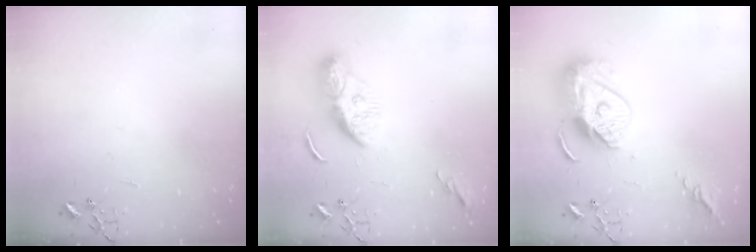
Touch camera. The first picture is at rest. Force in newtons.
{"total": 9.9, "press": 9.9, "slide": 1.1}
{"total": 15.5, "press": 15.4, "slide": 1.3}